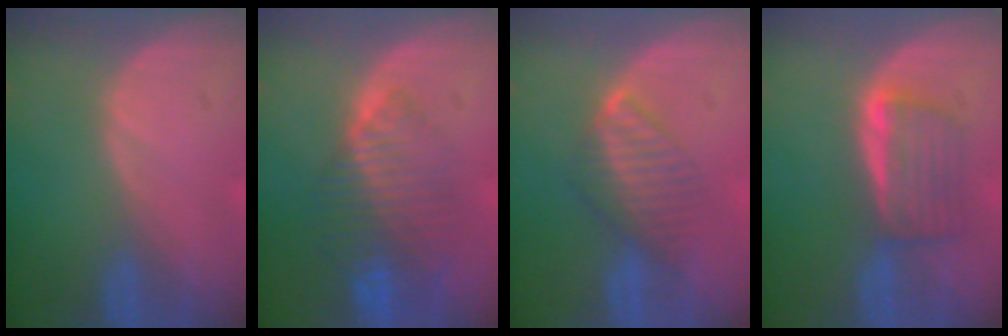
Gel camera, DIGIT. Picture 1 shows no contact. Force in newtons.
{"total": 8.4, "press": 7.3, "slide": 4.1}
{"total": 4.9, "press": 4.8, "slide": 0.8}
{"total": 5.6, "press": 5.3, "slide": 1.7}